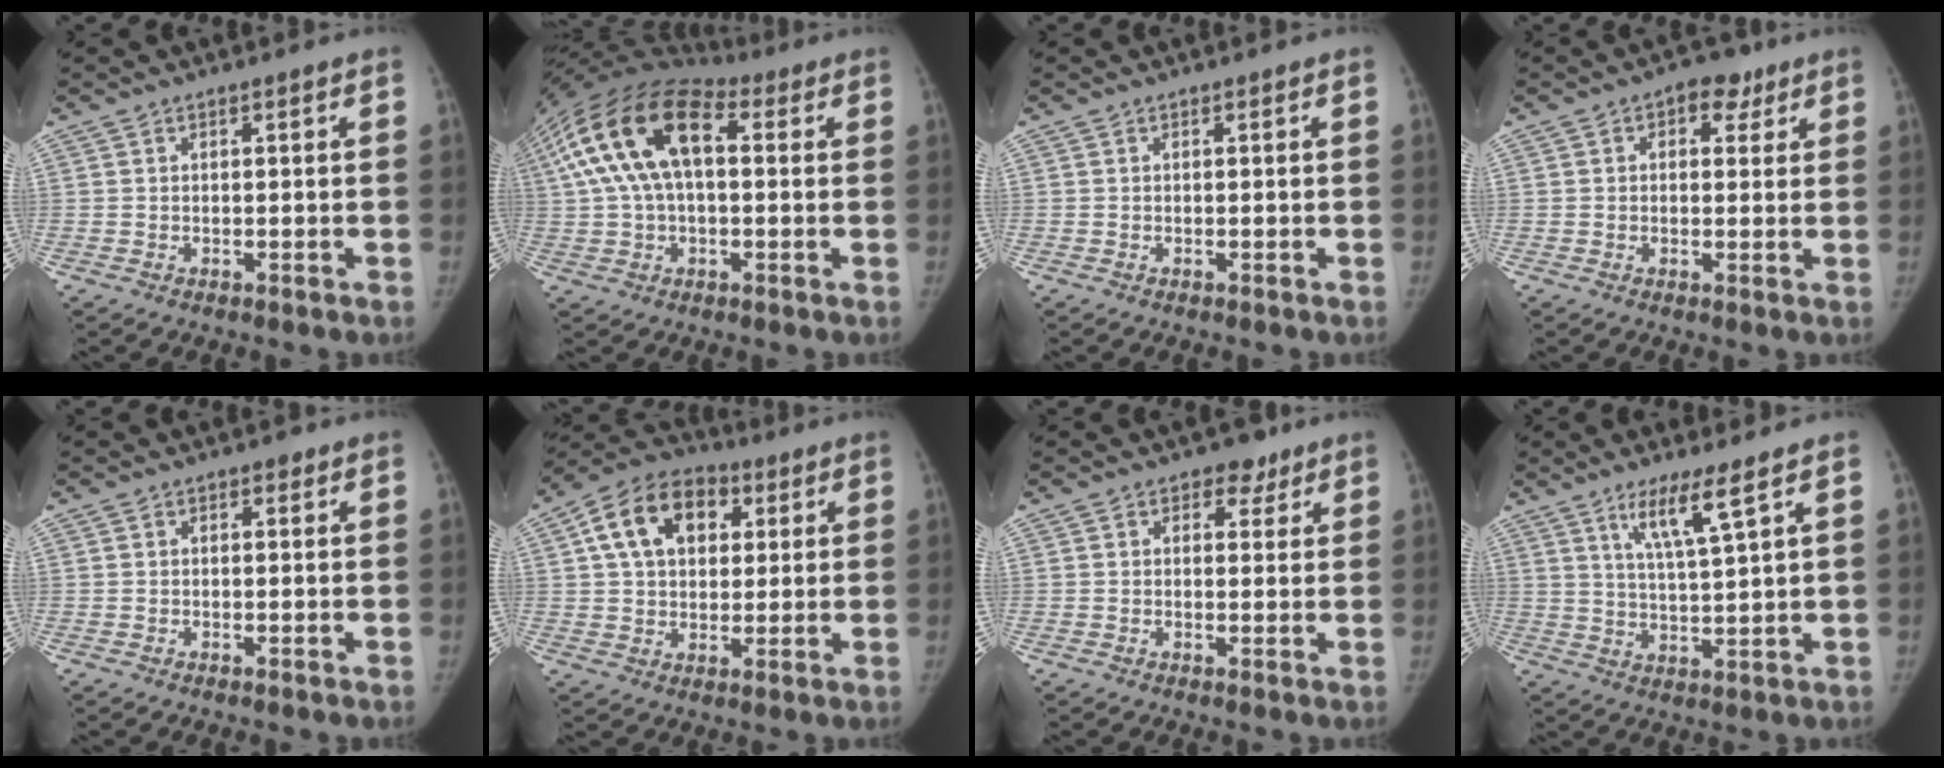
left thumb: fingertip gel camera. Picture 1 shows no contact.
{"total": 19.2, "force": [4.2, 10.6, 15.4], "torque": [-0.297, 0.039, 0.061]}
{"total": 0.0}
{"total": 5.4, "force": [2.5, 3.7, 3.1], "torque": [-0.012, -0.002, 0.027]}
{"total": 1.3, "force": [0.5, 1.0, 0.6], "torque": [0.001, 0.002, 0.001]}
{"total": 15.2, "force": [4.7, 10.7, 9.8], "torque": [-0.146, 0.008, 0.072]}
{"total": 3.9, "force": [2.1, 2.9, 1.6], "torque": [0.002, -0.006, 0.025]}
{"total": 7.2, "force": [4.4, 0.2, 5.8], "torque": [-0.113, -0.034, 0.087]}